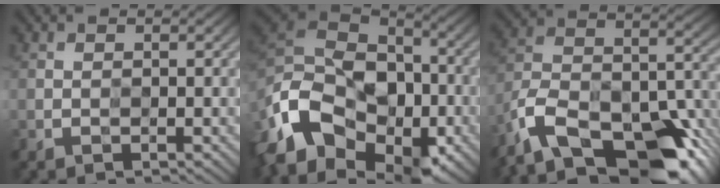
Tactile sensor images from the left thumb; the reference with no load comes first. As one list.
[{"total": 16.2, "force": [-7.4, 11.2, 9.2], "torque": [-0.254, -0.020, -0.140]}, {"total": 16.9, "force": [-11.9, 7.2, 9.7], "torque": [-0.213, -0.026, -0.199]}]